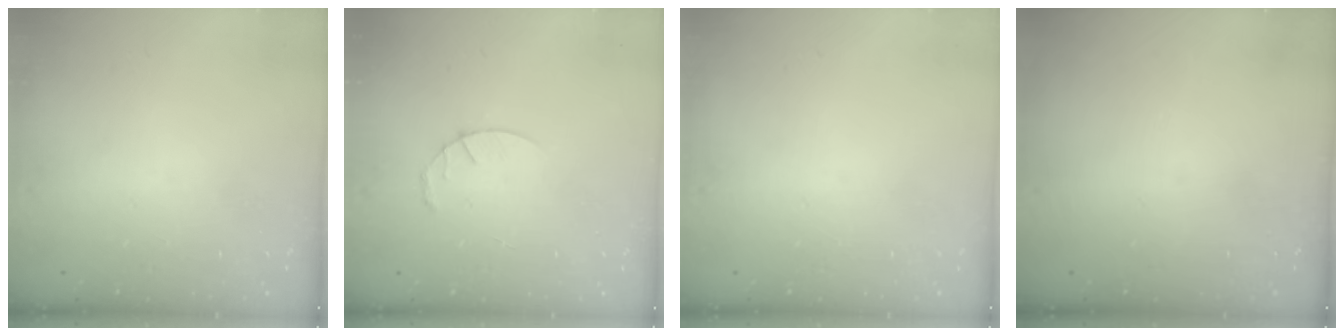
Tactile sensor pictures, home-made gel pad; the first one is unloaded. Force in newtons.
{"total": 3.6, "press": 3.6, "slide": 0.5}
{"total": 0.0}
{"total": 0.0}